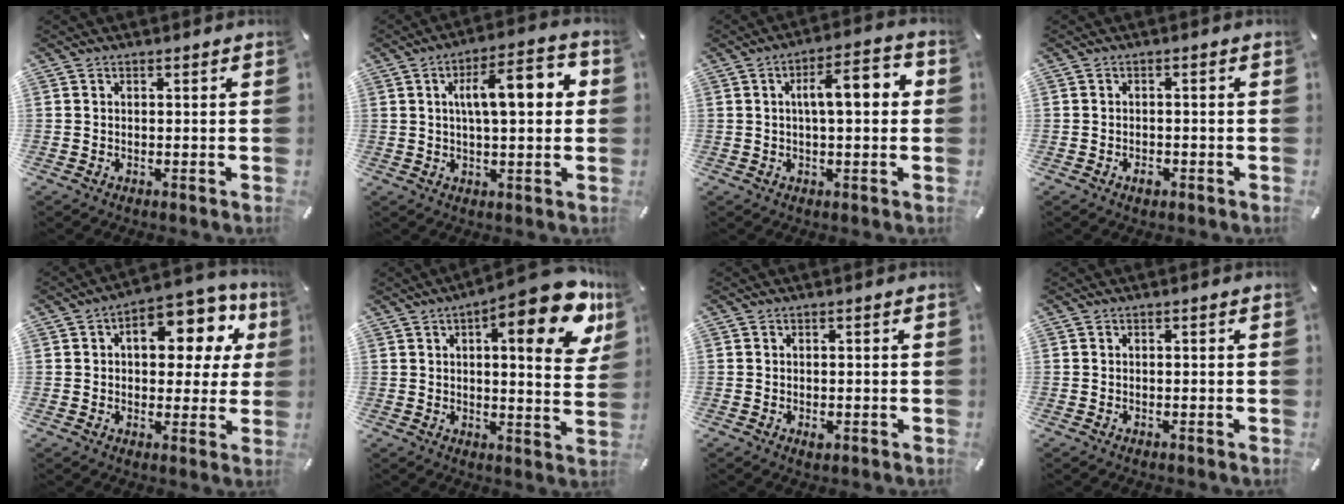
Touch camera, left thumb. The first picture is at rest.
{"total": 12.3, "force": [2.8, 4.2, 11.2], "torque": [-0.181, 0.006, 0.038]}
{"total": 9.7, "force": [1.6, 3.3, 9.0], "torque": [-0.146, 0.005, 0.019]}
{"total": 1.8, "force": [-1.0, 1.1, 1.1], "torque": [-0.022, 0.003, -0.018]}
{"total": 13.9, "force": [4.9, 7.7, 10.4], "torque": [-0.136, -0.025, 0.080]}
{"total": 18.8, "force": [9.3, 5.7, 15.3], "torque": [-0.194, -0.061, 0.136]}
{"total": 1.2, "force": [-0.4, 0.7, 0.9], "torque": [-0.017, -0.001, -0.005]}
{"total": 0.0}